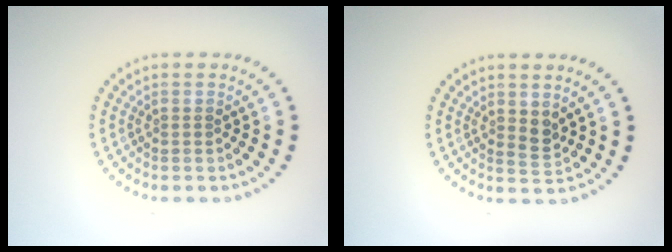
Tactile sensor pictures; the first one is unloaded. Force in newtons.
{"total": 1.4, "press": 1.3, "slide": 0.7}